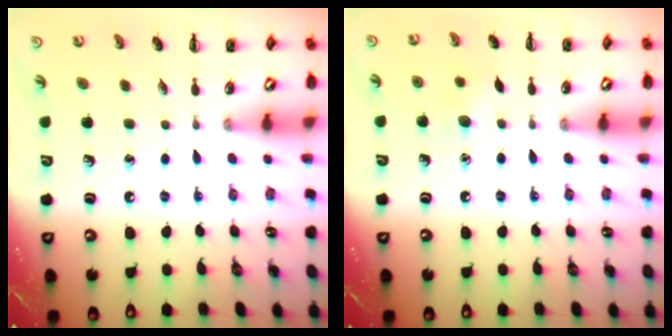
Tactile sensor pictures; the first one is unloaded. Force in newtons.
{"total": 6.1, "press": 5.9, "slide": 1.4}